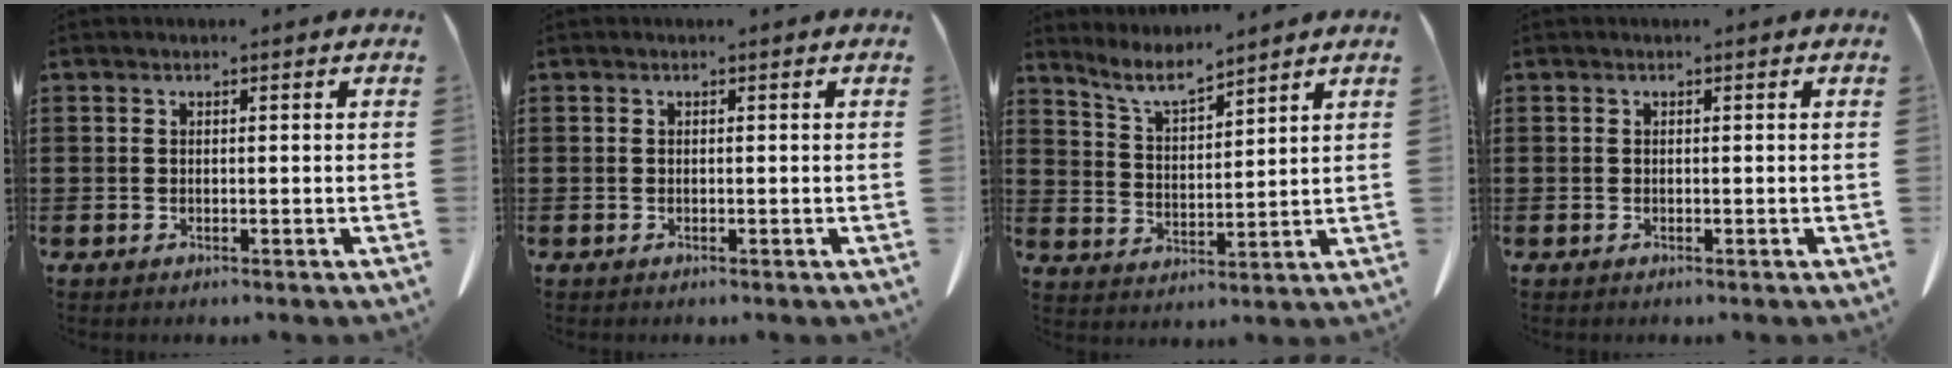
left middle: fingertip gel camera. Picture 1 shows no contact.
{"total": 0.0}
{"total": 6.3, "force": [5.7, 0.6, 2.7], "torque": [-0.072, -0.025, 0.102]}
{"total": 0.0}